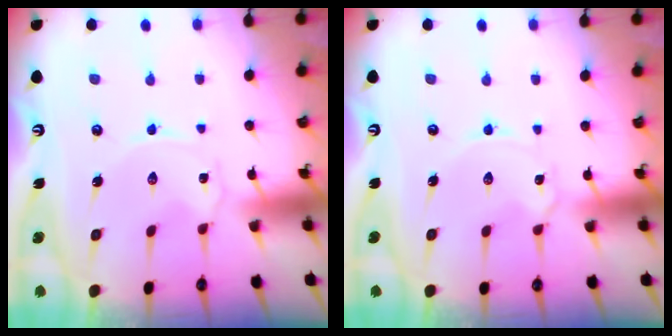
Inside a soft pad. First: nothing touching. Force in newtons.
{"total": 1.5, "press": 1.5, "slide": 0.2}